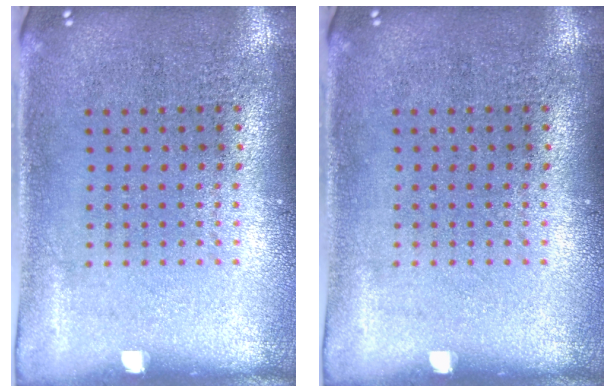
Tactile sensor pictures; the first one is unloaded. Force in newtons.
{"total": 0.0}